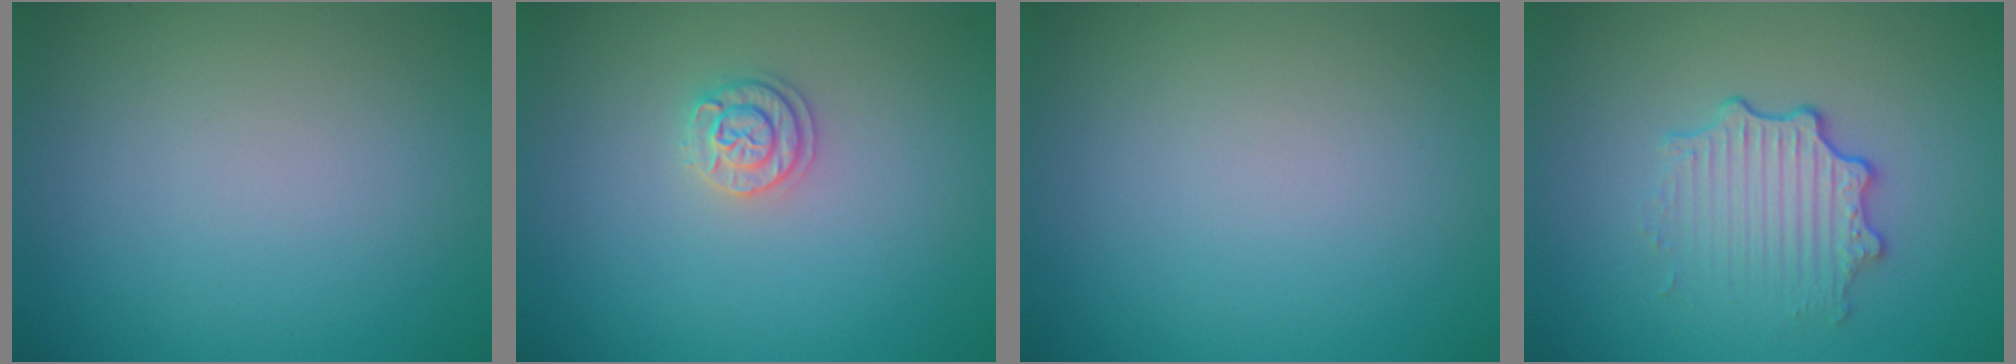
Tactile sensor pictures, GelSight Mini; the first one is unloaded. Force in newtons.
{"total": 1.7, "press": 1.7, "slide": 0.3}
{"total": 0.0}
{"total": 3.4, "press": 2.7, "slide": 2.1}